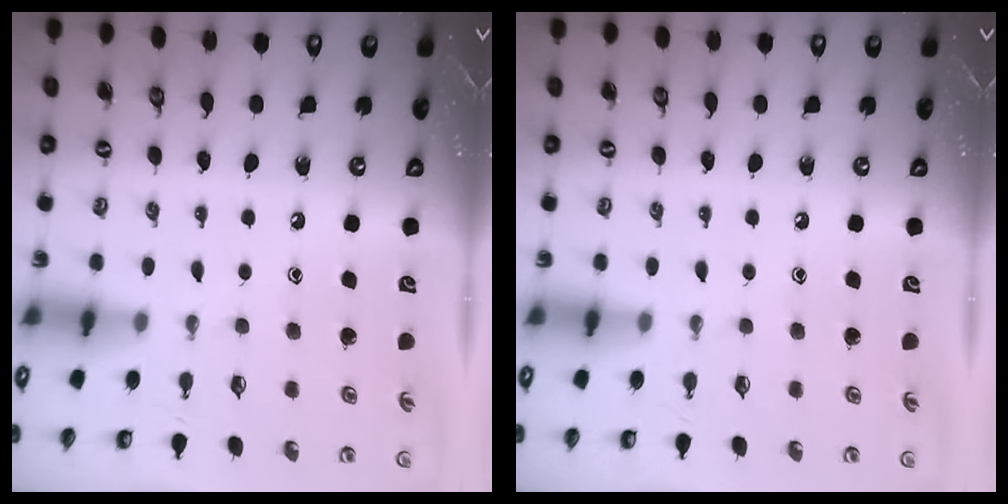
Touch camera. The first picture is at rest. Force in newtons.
{"total": 0.0}